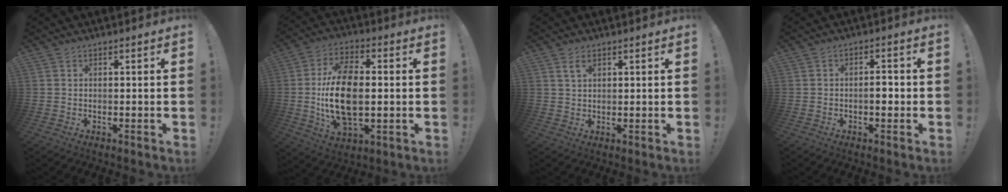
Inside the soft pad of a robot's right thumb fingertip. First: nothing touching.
{"total": 17.2, "force": [-0.5, 9.5, 14.3], "torque": [-0.268, -0.006, -0.014]}
{"total": 3.1, "force": [1.7, 1.8, 1.9], "torque": [-0.029, -0.003, 0.030]}
{"total": 3.5, "force": [-1.0, 1.6, 3.0], "torque": [-0.035, 0.003, -0.021]}